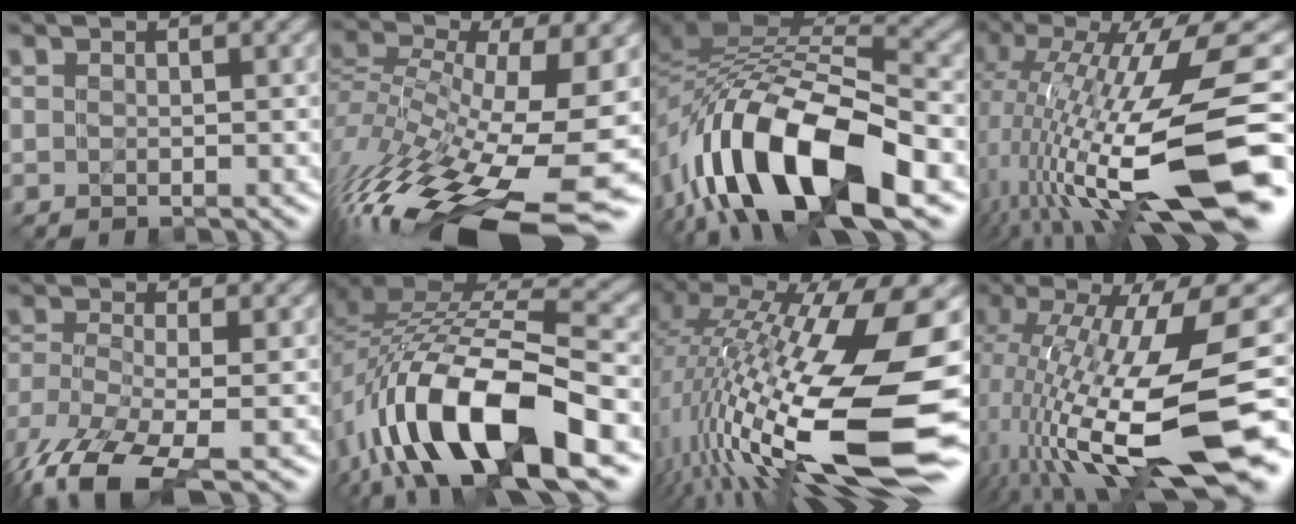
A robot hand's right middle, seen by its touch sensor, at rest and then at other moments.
{"total": 15.3, "force": [-6.1, 6.1, 12.6], "torque": [-0.259, -0.005, -0.106]}
{"total": 15.0, "force": [-6.8, 6.3, 11.8], "torque": [-0.218, 0.010, -0.128]}
{"total": 14.5, "force": [-1.9, 4.3, 13.7], "torque": [-0.238, -0.001, -0.028]}
{"total": 9.2, "force": [-6.0, 2.9, 6.4], "torque": [-0.144, -0.017, -0.118]}
{"total": 15.1, "force": [-5.9, 6.6, 12.3], "torque": [-0.237, 0.000, -0.101]}
{"total": 17.9, "force": [-1.9, 5.3, 17.0], "torque": [-0.315, 0.013, -0.045]}
{"total": 14.6, "force": [-2.9, 4.7, 13.5], "torque": [-0.243, -0.020, -0.033]}